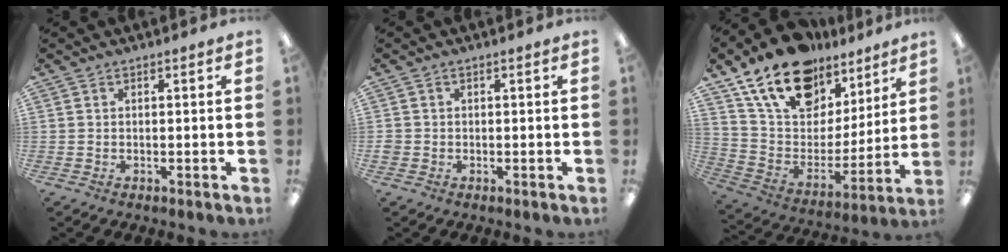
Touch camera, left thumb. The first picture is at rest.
{"total": 1.3, "force": [-0.3, 1.2, 0.4], "torque": [-0.007, 0.004, -0.006]}
{"total": 19.6, "force": [14.0, 11.2, 7.9], "torque": [-0.144, -0.087, 0.254]}